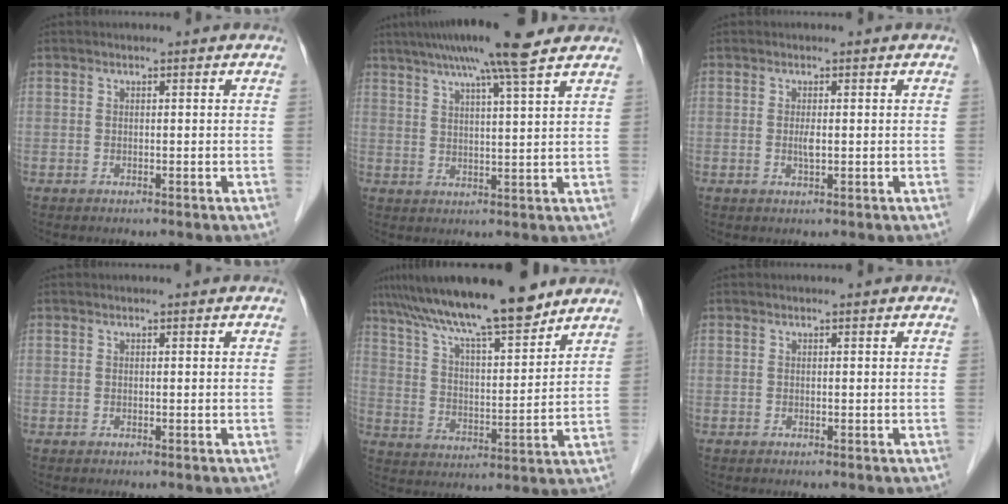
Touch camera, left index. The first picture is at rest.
{"total": 12.4, "force": [9.2, -0.4, 8.2], "torque": [-0.137, 0.024, 0.129]}
{"total": 1.2, "force": [-0.1, 0.3, 1.1], "torque": [-0.024, -0.002, -0.002]}
{"total": 0.0}
{"total": 16.1, "force": [13.2, 1.7, 9.1], "torque": [-0.152, 0.016, 0.223]}
{"total": 0.0}